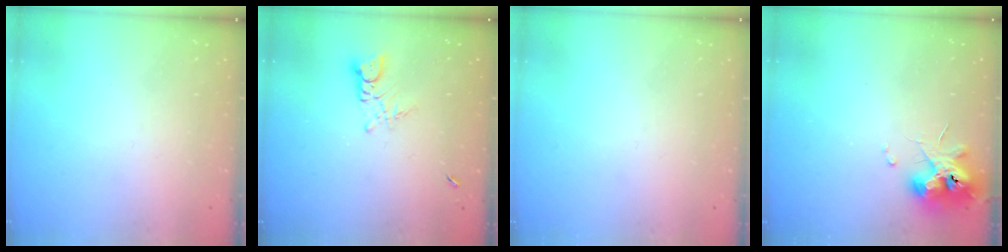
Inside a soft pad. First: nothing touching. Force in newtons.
{"total": 3.0, "press": 3.0, "slide": 0.2}
{"total": 0.0}
{"total": 10.9, "press": 10.9, "slide": 1.1}